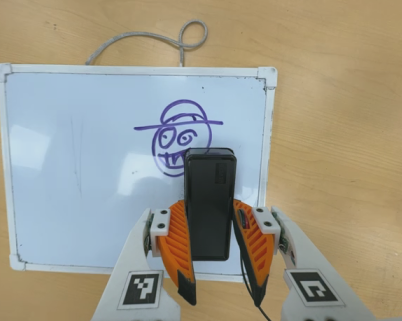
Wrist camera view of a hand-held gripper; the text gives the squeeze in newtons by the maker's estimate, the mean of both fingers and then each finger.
{"total": 4.6, "left": 3.0, "right": 6.2}